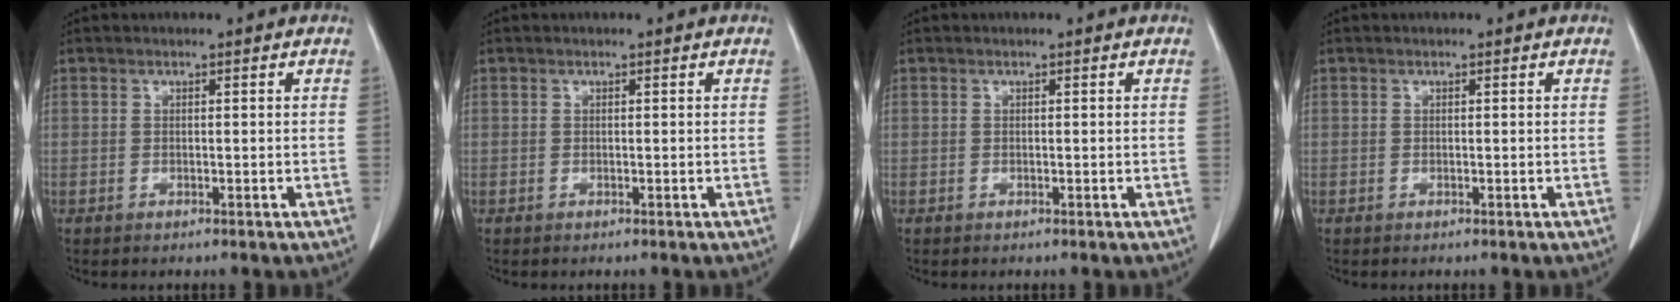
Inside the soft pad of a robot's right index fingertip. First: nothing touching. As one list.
[{"total": 0.0}, {"total": 0.0}, {"total": 0.0}]